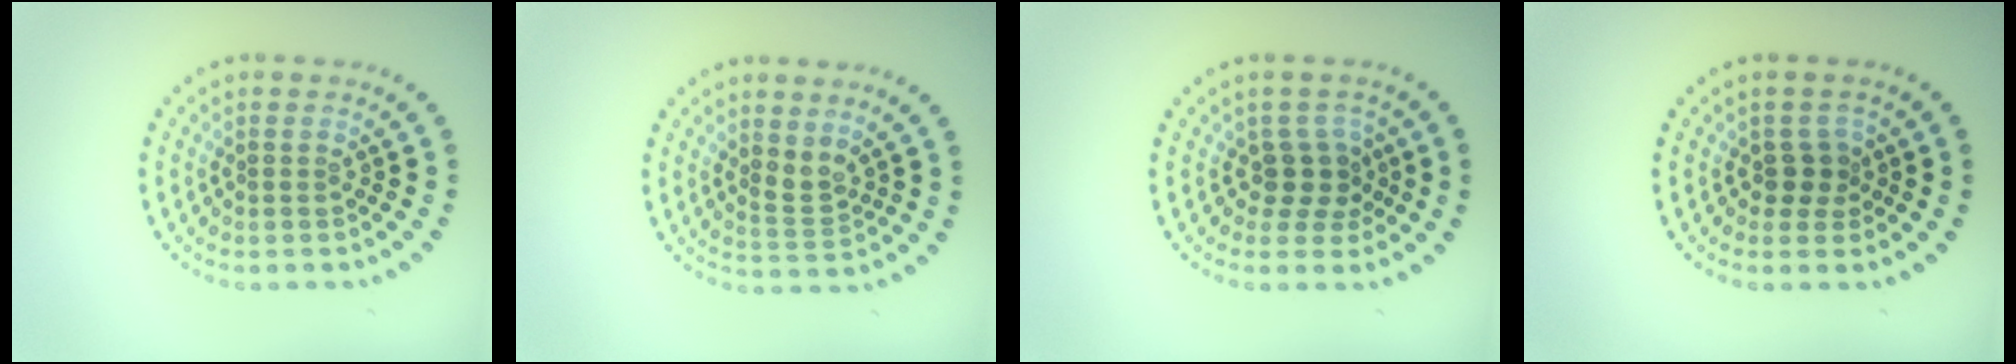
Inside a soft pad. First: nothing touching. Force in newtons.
{"total": 1.7, "press": 1.3, "slide": 1.1}
{"total": 2.6, "press": 2.0, "slide": 1.6}
{"total": 1.6, "press": 1.3, "slide": 1.0}